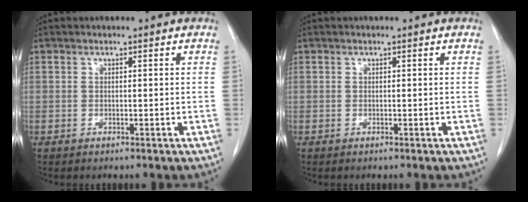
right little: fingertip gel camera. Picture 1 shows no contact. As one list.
[{"total": 0.0}]